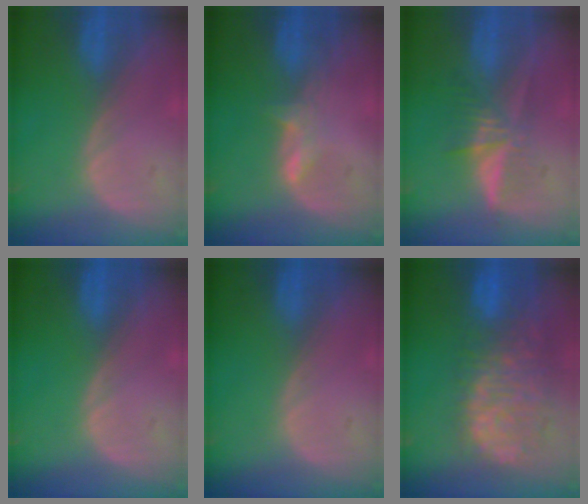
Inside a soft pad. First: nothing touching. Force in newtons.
{"total": 2.3, "press": 2.3, "slide": 0.4}
{"total": 5.2, "press": 5.1, "slide": 1.0}
{"total": 0.0}
{"total": 0.0}
{"total": 12.3, "press": 10.1, "slide": 7.0}